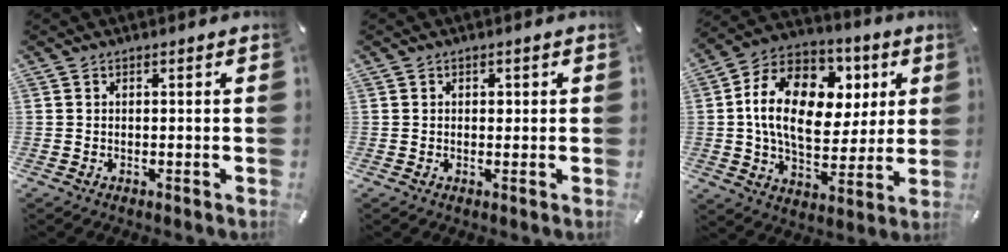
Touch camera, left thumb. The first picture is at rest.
{"total": 1.0, "force": [0.2, 0.9, 0.4], "torque": [-0.001, 0.001, 0.001]}
{"total": 19.9, "force": [3.5, 13.6, 14.0], "torque": [-0.265, 0.002, 0.058]}